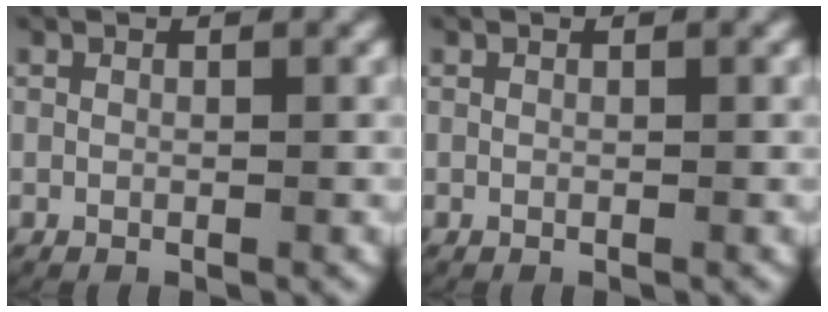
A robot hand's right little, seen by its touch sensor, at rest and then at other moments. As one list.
[{"total": 0.0}]